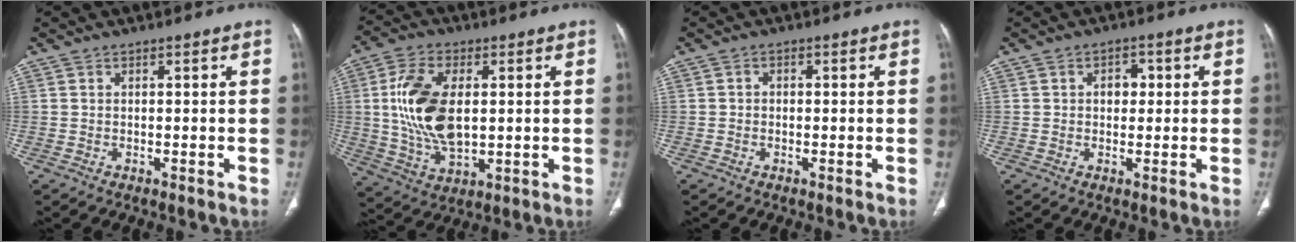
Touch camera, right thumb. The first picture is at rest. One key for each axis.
{"total": 15.2, "fx": 1.6, "fy": 8.4, "fz": 12.6, "tx": -0.247, "ty": -0.006, "tz": 0.036}
{"total": 0.9, "fx": -0.1, "fy": 0.8, "fz": 0.4, "tx": -0.002, "ty": 0.003, "tz": -0.005}
{"total": 3.2, "fx": 0.5, "fy": 2.4, "fz": 2.1, "tx": -0.015, "ty": 0.005, "tz": 0.004}